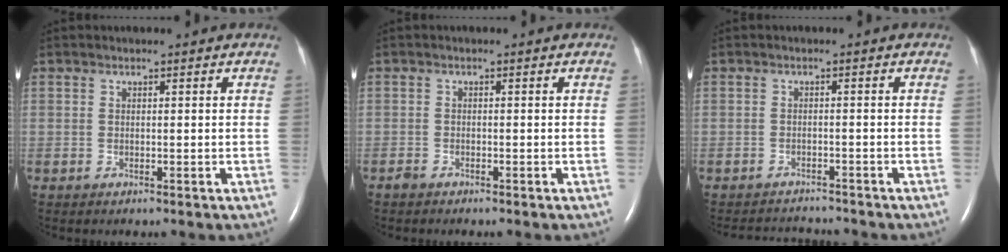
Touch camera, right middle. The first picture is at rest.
{"total": 0.9, "force": [-0.8, 0.2, 0.2], "torque": [-0.009, -0.001, -0.016]}
{"total": 5.2, "force": [-5.2, 0.2, 0.1], "torque": [-0.004, -0.001, -0.076]}